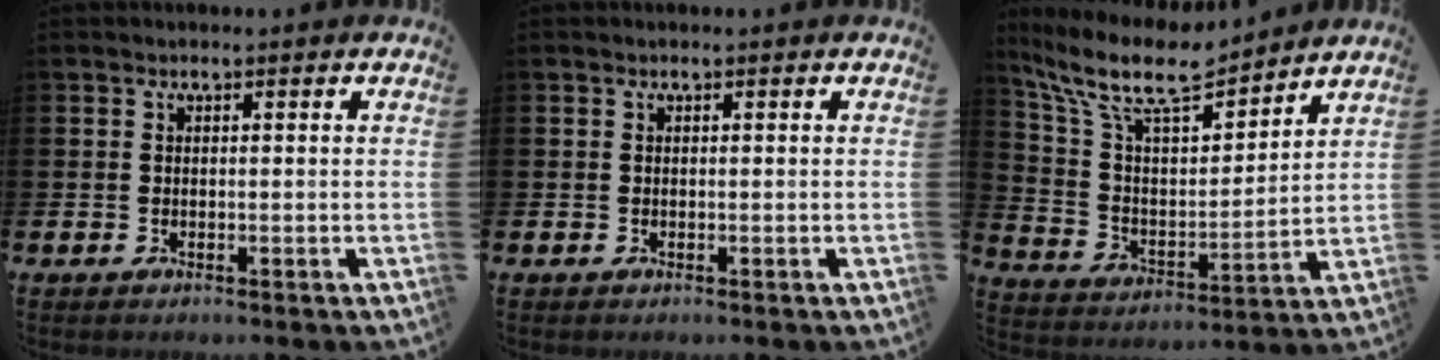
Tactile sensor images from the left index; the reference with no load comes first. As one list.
[{"total": 0.0}, {"total": 10.9, "force": [9.2, 3.2, 4.9], "torque": [-0.127, -0.057, 0.159]}]